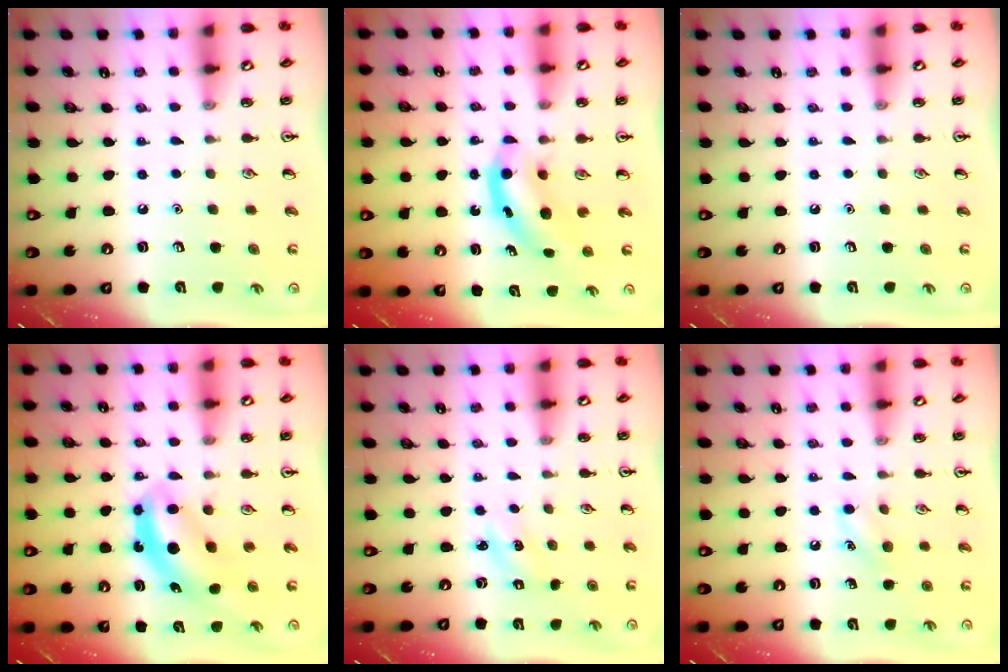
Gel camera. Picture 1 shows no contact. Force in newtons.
{"total": 4.4, "press": 4.4, "slide": 0.5}
{"total": 0.0}
{"total": 5.3, "press": 5.2, "slide": 1.2}
{"total": 1.4, "press": 1.3, "slide": 0.5}
{"total": 6.6, "press": 6.3, "slide": 2.0}